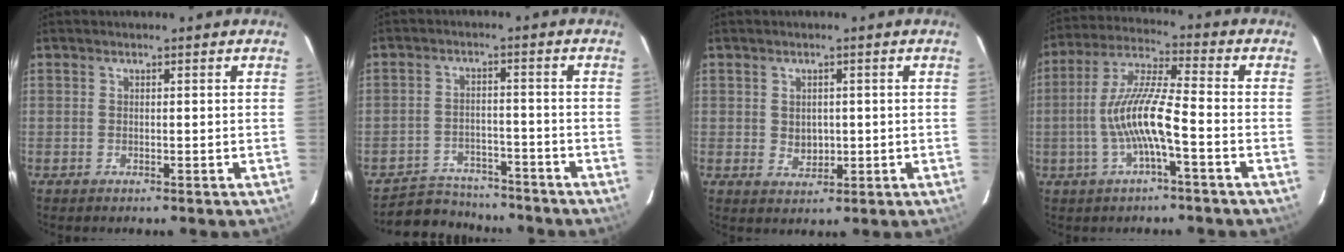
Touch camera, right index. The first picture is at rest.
{"total": 10.6, "force": [-9.7, 3.6, 2.0], "torque": [-0.063, 0.015, -0.141]}
{"total": 2.5, "force": [0.2, 2.1, 1.2], "torque": [-0.018, 0.003, 0.007]}
{"total": 10.8, "force": [-3.1, 1.2, 10.3], "torque": [-0.217, 0.008, -0.058]}